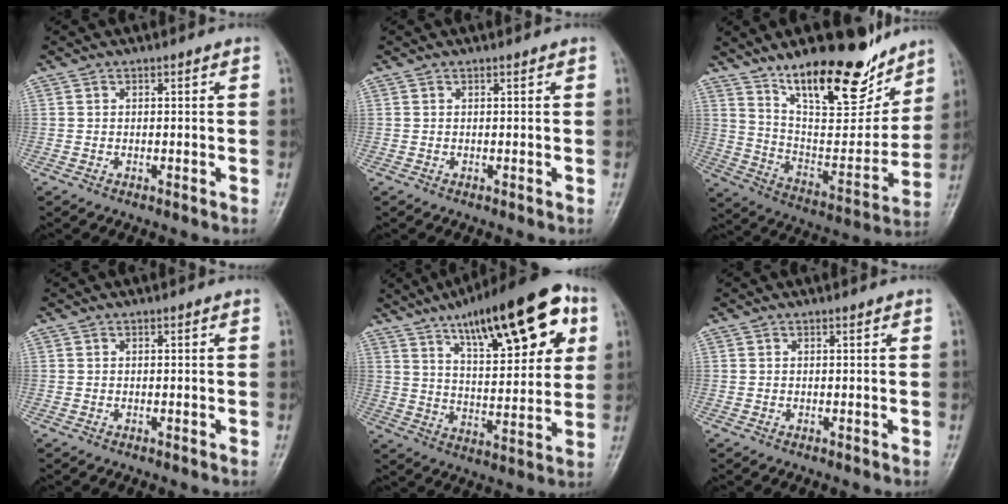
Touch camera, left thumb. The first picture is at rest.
{"total": 0.0}
{"total": 22.5, "force": [15.7, 7.9, 14.1], "torque": [-0.171, -0.088, 0.262]}
{"total": 0.0}
{"total": 23.3, "force": [11.4, 8.2, 18.6], "torque": [-0.241, -0.019, 0.176]}
{"total": 0.0}